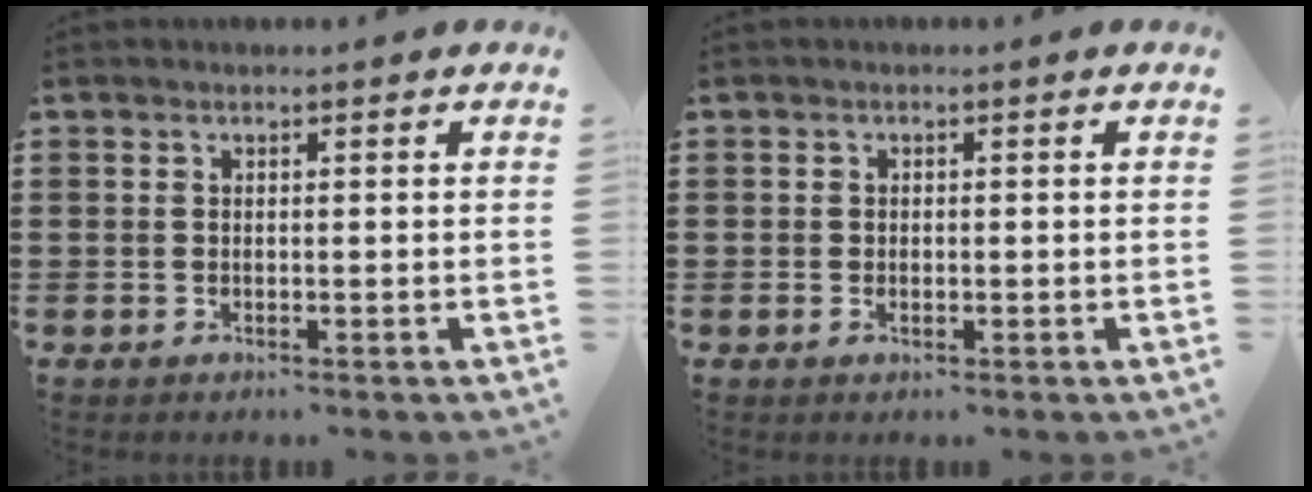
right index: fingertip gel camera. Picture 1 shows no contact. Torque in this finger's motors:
{"motor_torque": [-0.89, 1.25, -0.07, -0.01]}